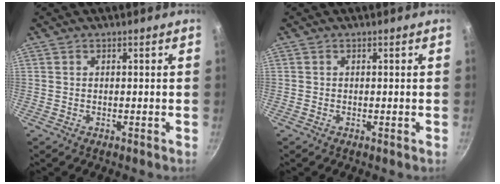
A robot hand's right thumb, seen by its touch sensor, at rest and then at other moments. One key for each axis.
{"total": 0.0}